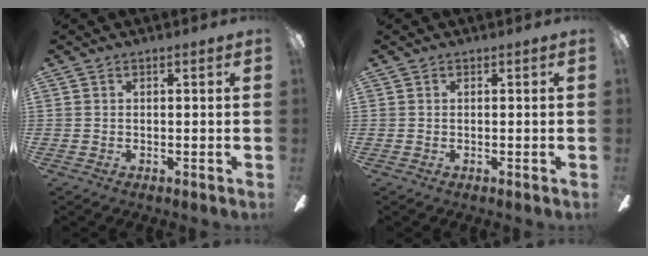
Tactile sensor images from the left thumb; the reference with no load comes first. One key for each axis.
{"total": 0.0}